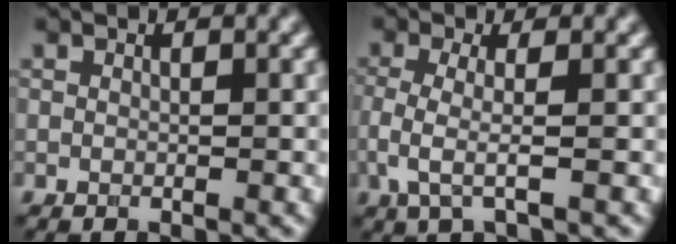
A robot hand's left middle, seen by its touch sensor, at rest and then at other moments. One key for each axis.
{"total": 2.9, "fx": -0.7, "fy": 0.7, "fz": 2.7, "tx": -0.064, "ty": -0.008, "tz": -0.017}